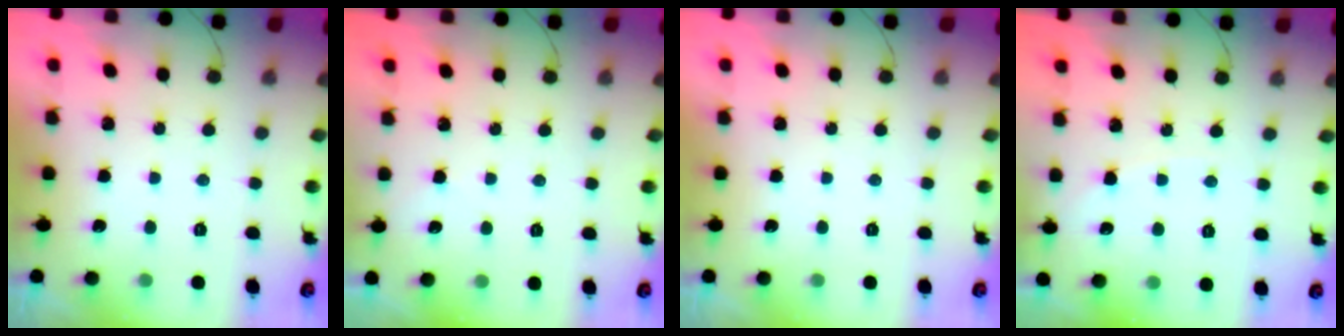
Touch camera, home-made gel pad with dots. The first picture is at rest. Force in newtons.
{"total": 1.2, "press": 1.2, "slide": 0.3}
{"total": 0.0}
{"total": 3.8, "press": 3.7, "slide": 0.5}